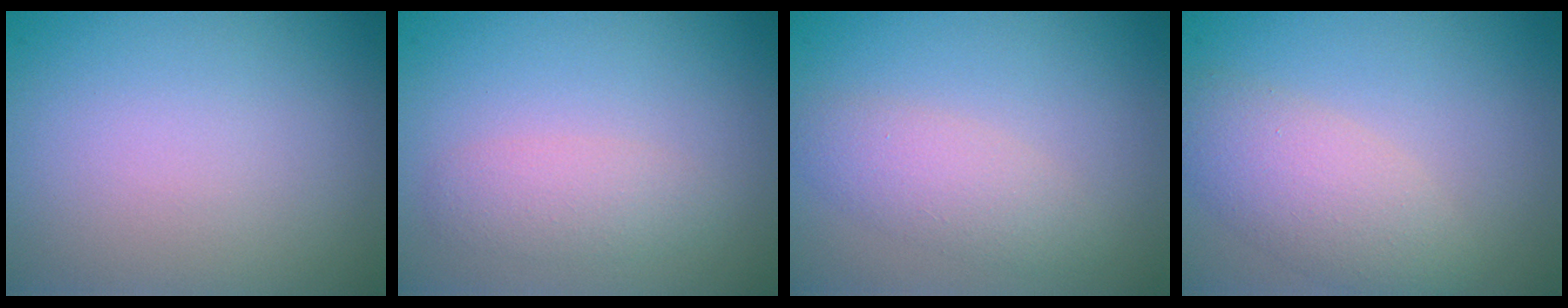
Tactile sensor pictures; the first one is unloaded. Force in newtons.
{"total": 2.1, "press": 2.1, "slide": 0.2}
{"total": 2.6, "press": 2.6, "slide": 0.1}
{"total": 4.0, "press": 4.0, "slide": 0.2}